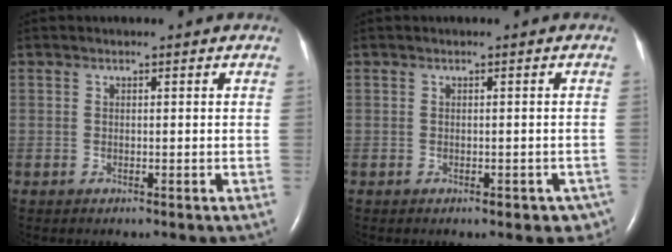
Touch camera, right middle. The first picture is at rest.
{"total": 3.9, "force": [-2.6, 2.1, 1.9], "torque": [-0.003, 0.005, -0.031]}